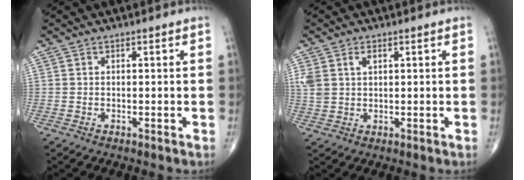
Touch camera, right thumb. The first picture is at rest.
{"total": 4.6, "force": [1.7, 2.9, 3.1], "torque": [-0.070, 0.007, 0.040]}